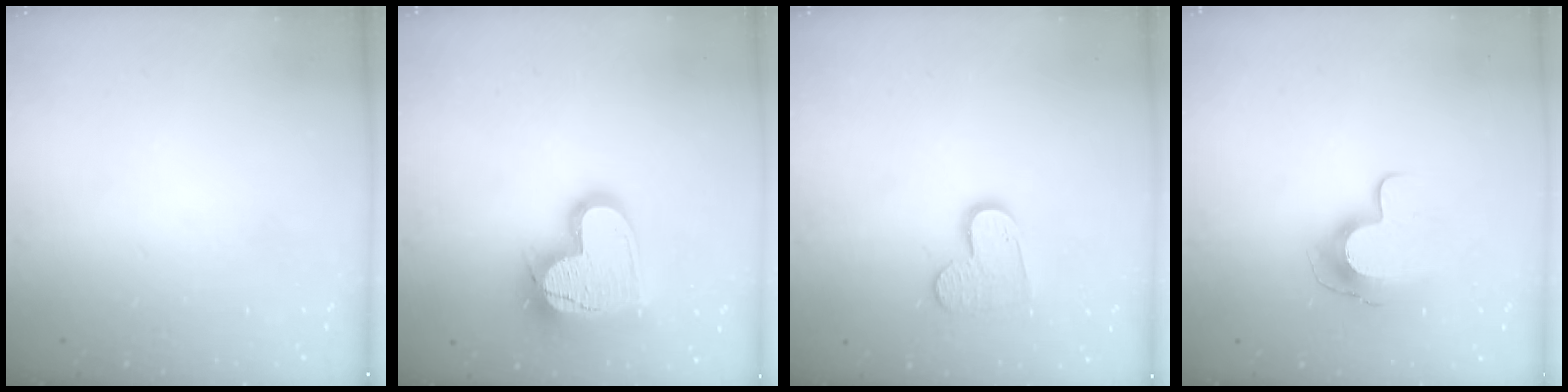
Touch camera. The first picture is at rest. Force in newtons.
{"total": 20.2, "press": 20.1, "slide": 1.6}
{"total": 10.0, "press": 10.0, "slide": 0.8}
{"total": 11.4, "press": 11.4, "slide": 0.6}